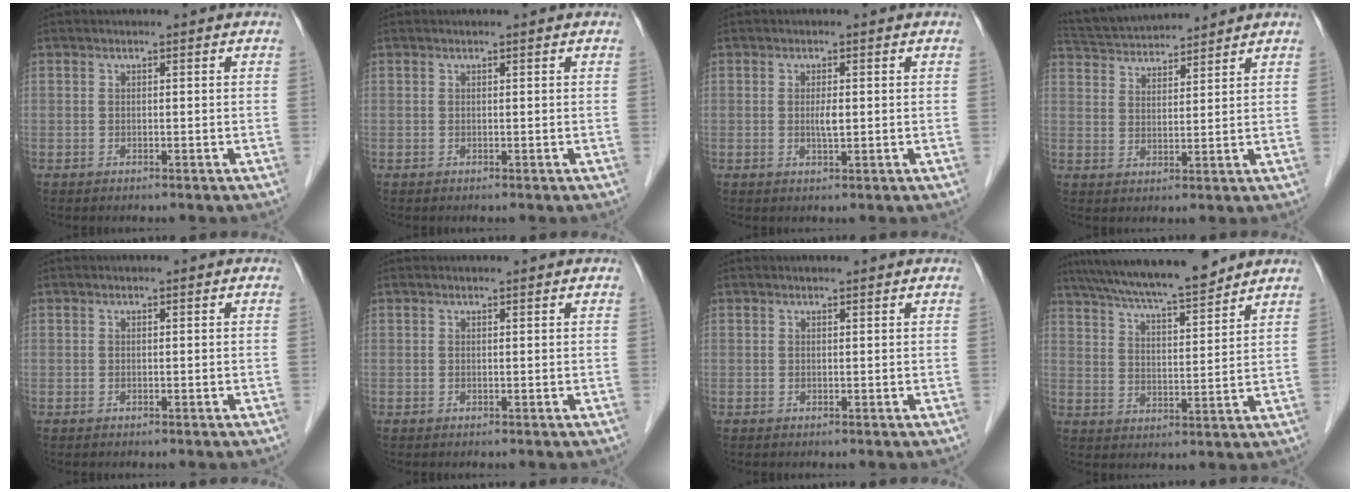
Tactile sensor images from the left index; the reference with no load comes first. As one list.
[{"total": 0.9, "force": [-0.9, -0.1, -0.1], "torque": [0.003, -0.005, -0.016]}, {"total": 1.9, "force": [-1.1, 0.2, 1.5], "torque": [-0.029, -0.007, -0.018]}, {"total": 9.0, "force": [8.6, 0.7, 2.3], "torque": [-0.053, 0.025, 0.147]}, {"total": 0.0}, {"total": 0.0}, {"total": 0.0}, {"total": 13.7, "force": [11.9, 0.9, 6.6], "torque": [-0.114, 0.010, 0.190]}]